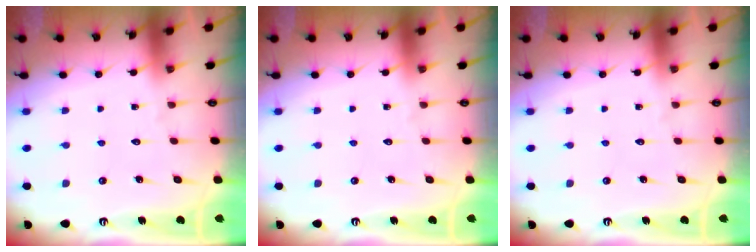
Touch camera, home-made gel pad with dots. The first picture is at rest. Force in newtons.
{"total": 0.0}
{"total": 0.0}